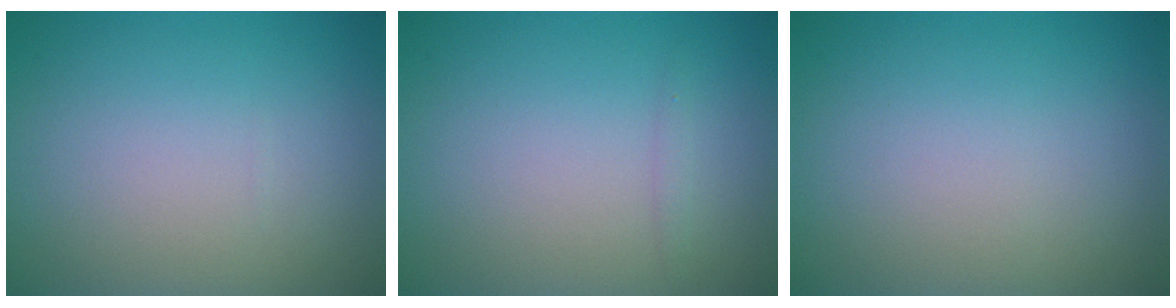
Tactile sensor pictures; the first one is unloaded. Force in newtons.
{"total": 0.5, "press": 0.5, "slide": 0.0}
{"total": 0.0}